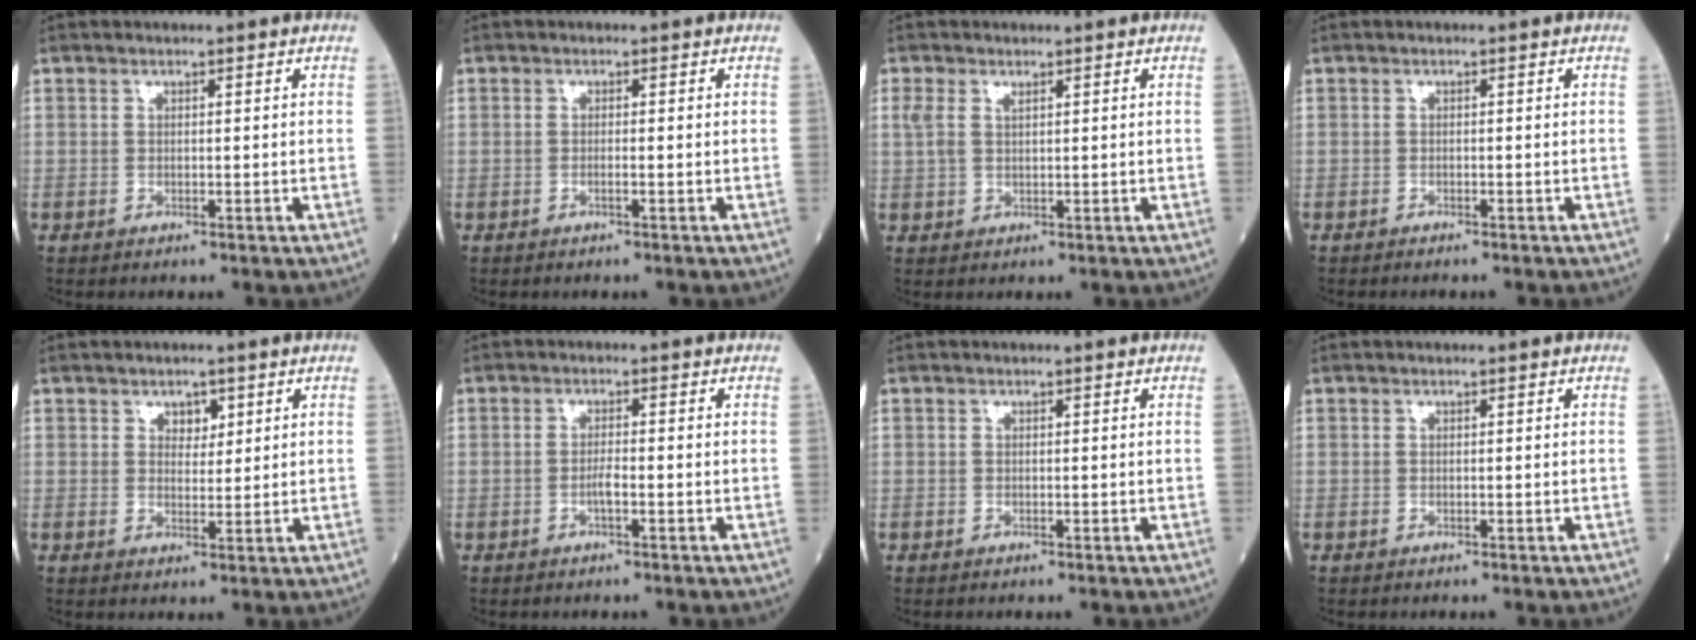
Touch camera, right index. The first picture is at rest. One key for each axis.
{"total": 0.8, "fx": -0.3, "fy": 0.1, "fz": 0.8, "tx": -0.017, "ty": 0.000, "tz": -0.005}
{"total": 2.9, "fx": 1.3, "fy": 1.5, "fz": 2.2, "tx": -0.058, "ty": 0.017, "tz": 0.034}
{"total": 1.5, "fx": -1.3, "fy": 0.2, "fz": 0.7, "tx": -0.017, "ty": -0.006, "tz": -0.013}
{"total": 2.4, "fx": 1.3, "fy": 1.6, "fz": 1.3, "tx": -0.012, "ty": 0.000, "tz": 0.020}
{"total": 1.9, "fx": -0.7, "fy": 0.3, "fz": 1.8, "tx": -0.034, "ty": 0.001, "tz": -0.013}
{"total": 0.0}
{"total": 0.0}